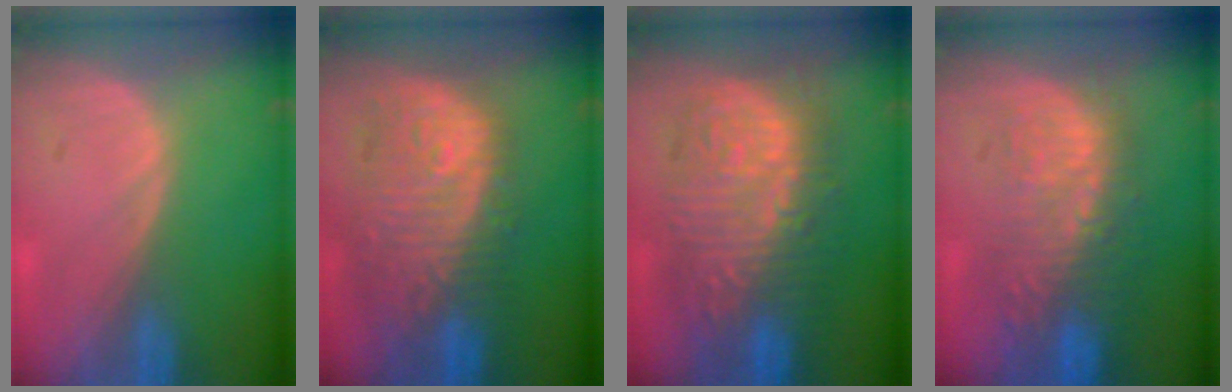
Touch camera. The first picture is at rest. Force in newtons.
{"total": 12.0, "press": 10.8, "slide": 5.3}
{"total": 13.3, "press": 13.3, "slide": 1.2}
{"total": 10.2, "press": 9.1, "slide": 4.7}